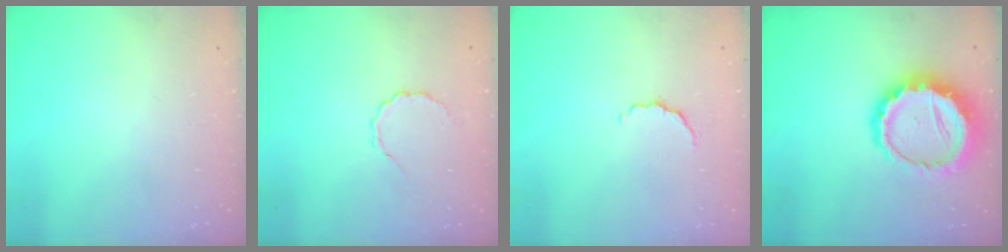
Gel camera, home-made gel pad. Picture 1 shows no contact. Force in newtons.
{"total": 2.6, "press": 2.5, "slide": 0.9}
{"total": 4.1, "press": 4.0, "slide": 1.0}
{"total": 14.2, "press": 13.9, "slide": 2.8}